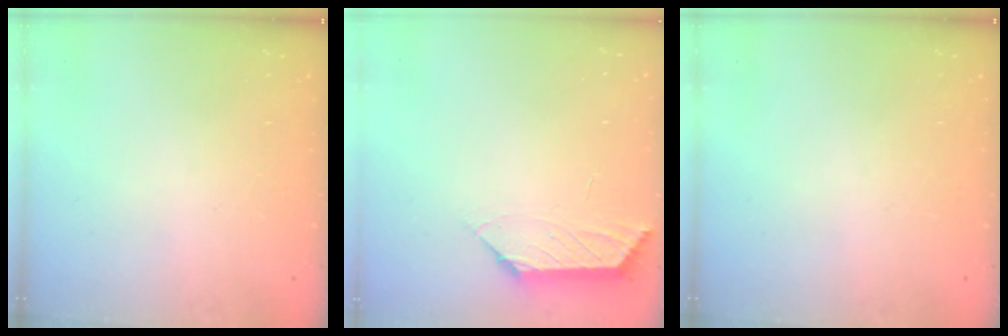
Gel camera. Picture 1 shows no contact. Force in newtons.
{"total": 1.3, "press": 1.2, "slide": 0.4}
{"total": 0.0}